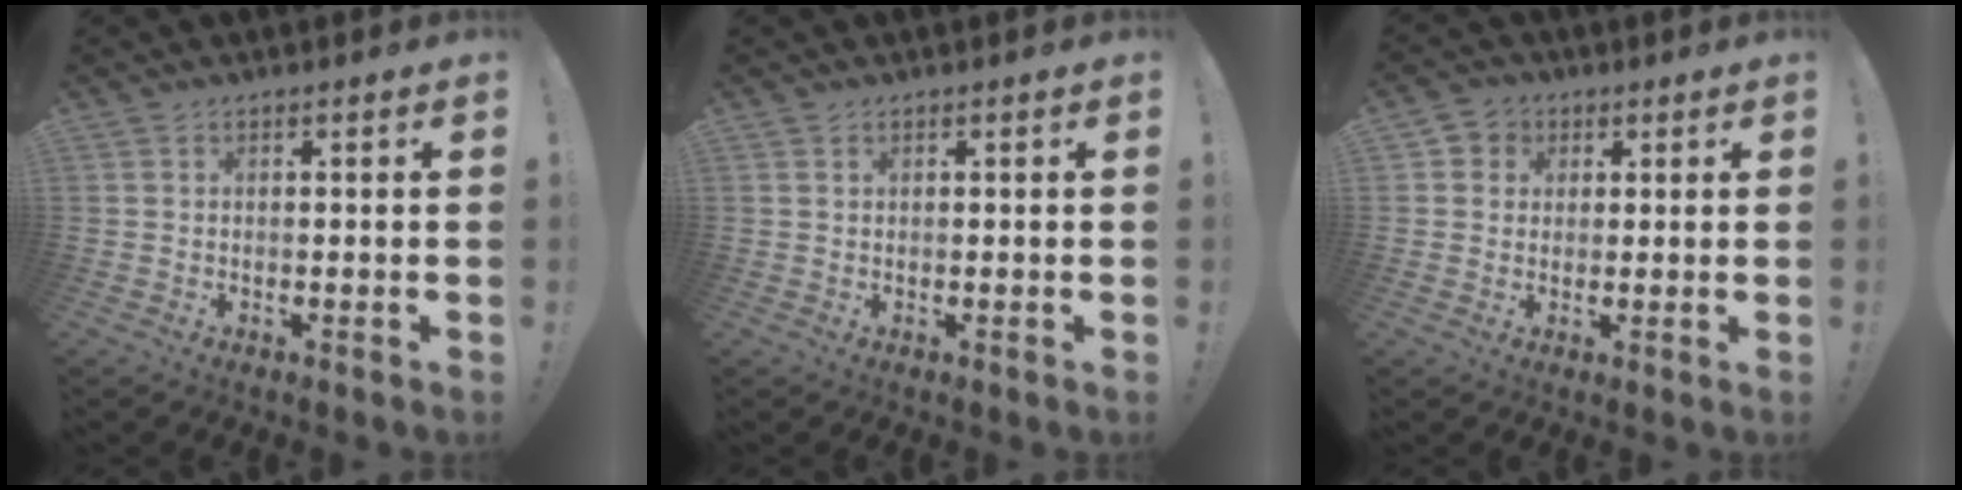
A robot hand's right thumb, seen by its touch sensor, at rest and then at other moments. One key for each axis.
{"total": 0.5, "fx": 0.4, "fy": 0.3, "fz": 0.3, "tx": -0.005, "ty": 0.001, "tz": 0.007}
{"total": 4.3, "fx": 0.7, "fy": 4.1, "fz": 1.1, "tx": -0.019, "ty": 0.004, "tz": 0.014}